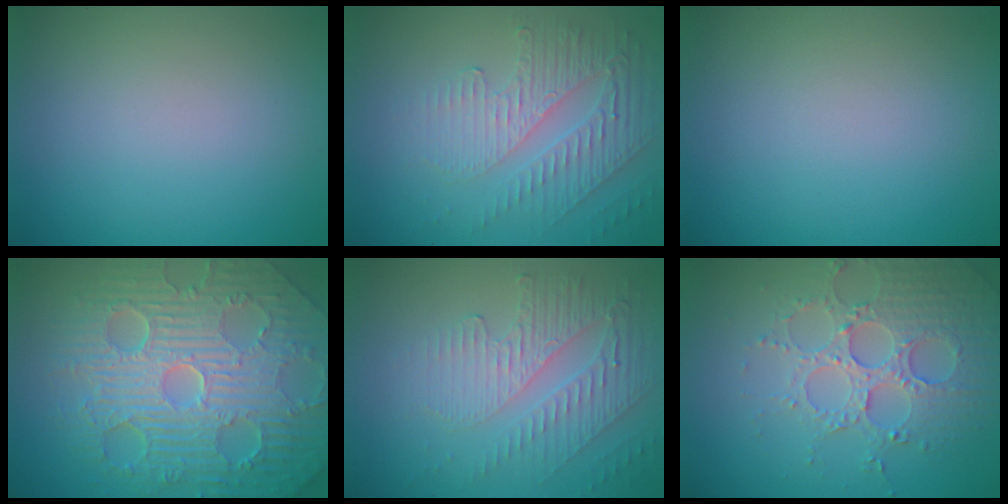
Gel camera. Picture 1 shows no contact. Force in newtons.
{"total": 5.6, "press": 3.2, "slide": 4.5}
{"total": 0.0}
{"total": 11.4, "press": 7.3, "slide": 8.8}
{"total": 5.8, "press": 3.4, "slide": 4.7}
{"total": 4.9, "press": 4.1, "slide": 2.7}